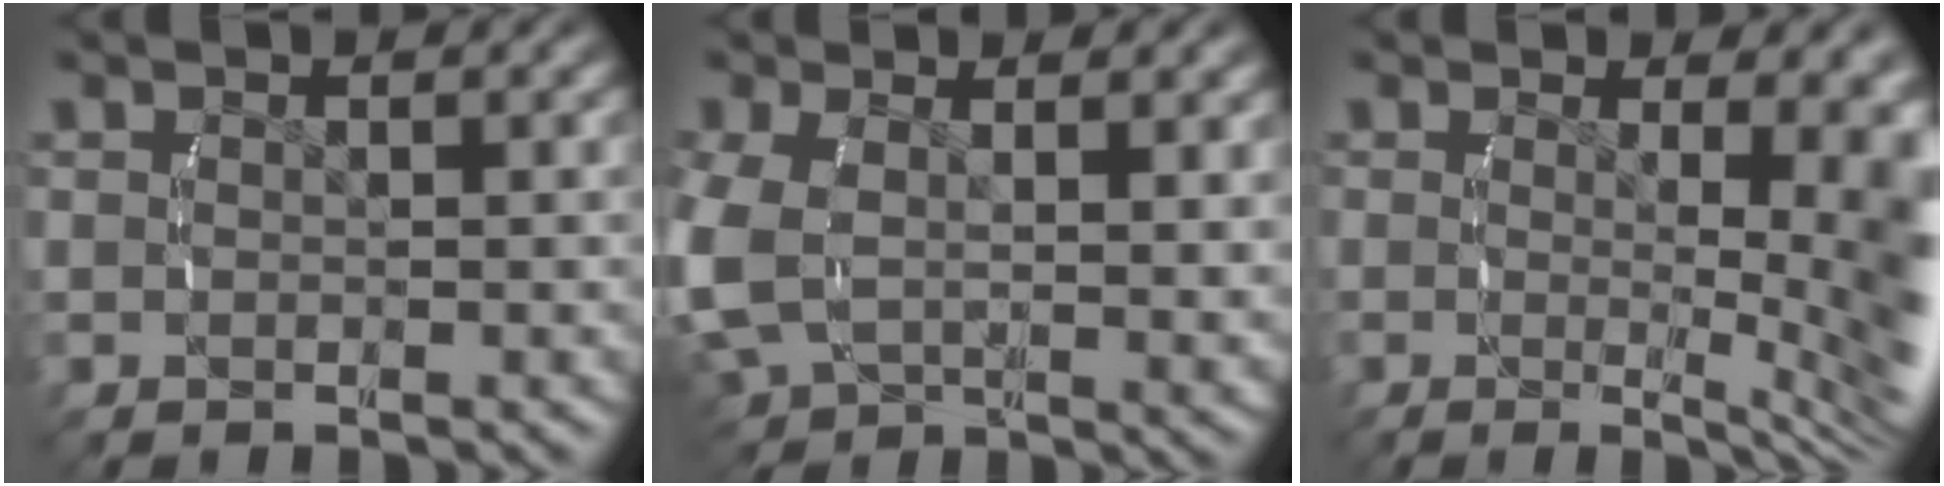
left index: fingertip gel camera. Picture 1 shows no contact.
{"total": 5.6, "force": [0.9, 3.9, 4.0], "torque": [-0.112, -0.022, 0.031]}
{"total": 7.2, "force": [-1.1, 2.2, 6.7], "torque": [-0.073, -0.030, -0.011]}